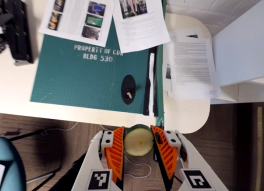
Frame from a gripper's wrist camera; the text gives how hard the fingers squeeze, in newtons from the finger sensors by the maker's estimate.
{"total": 9.7, "left": 9.7, "right": 9.7}